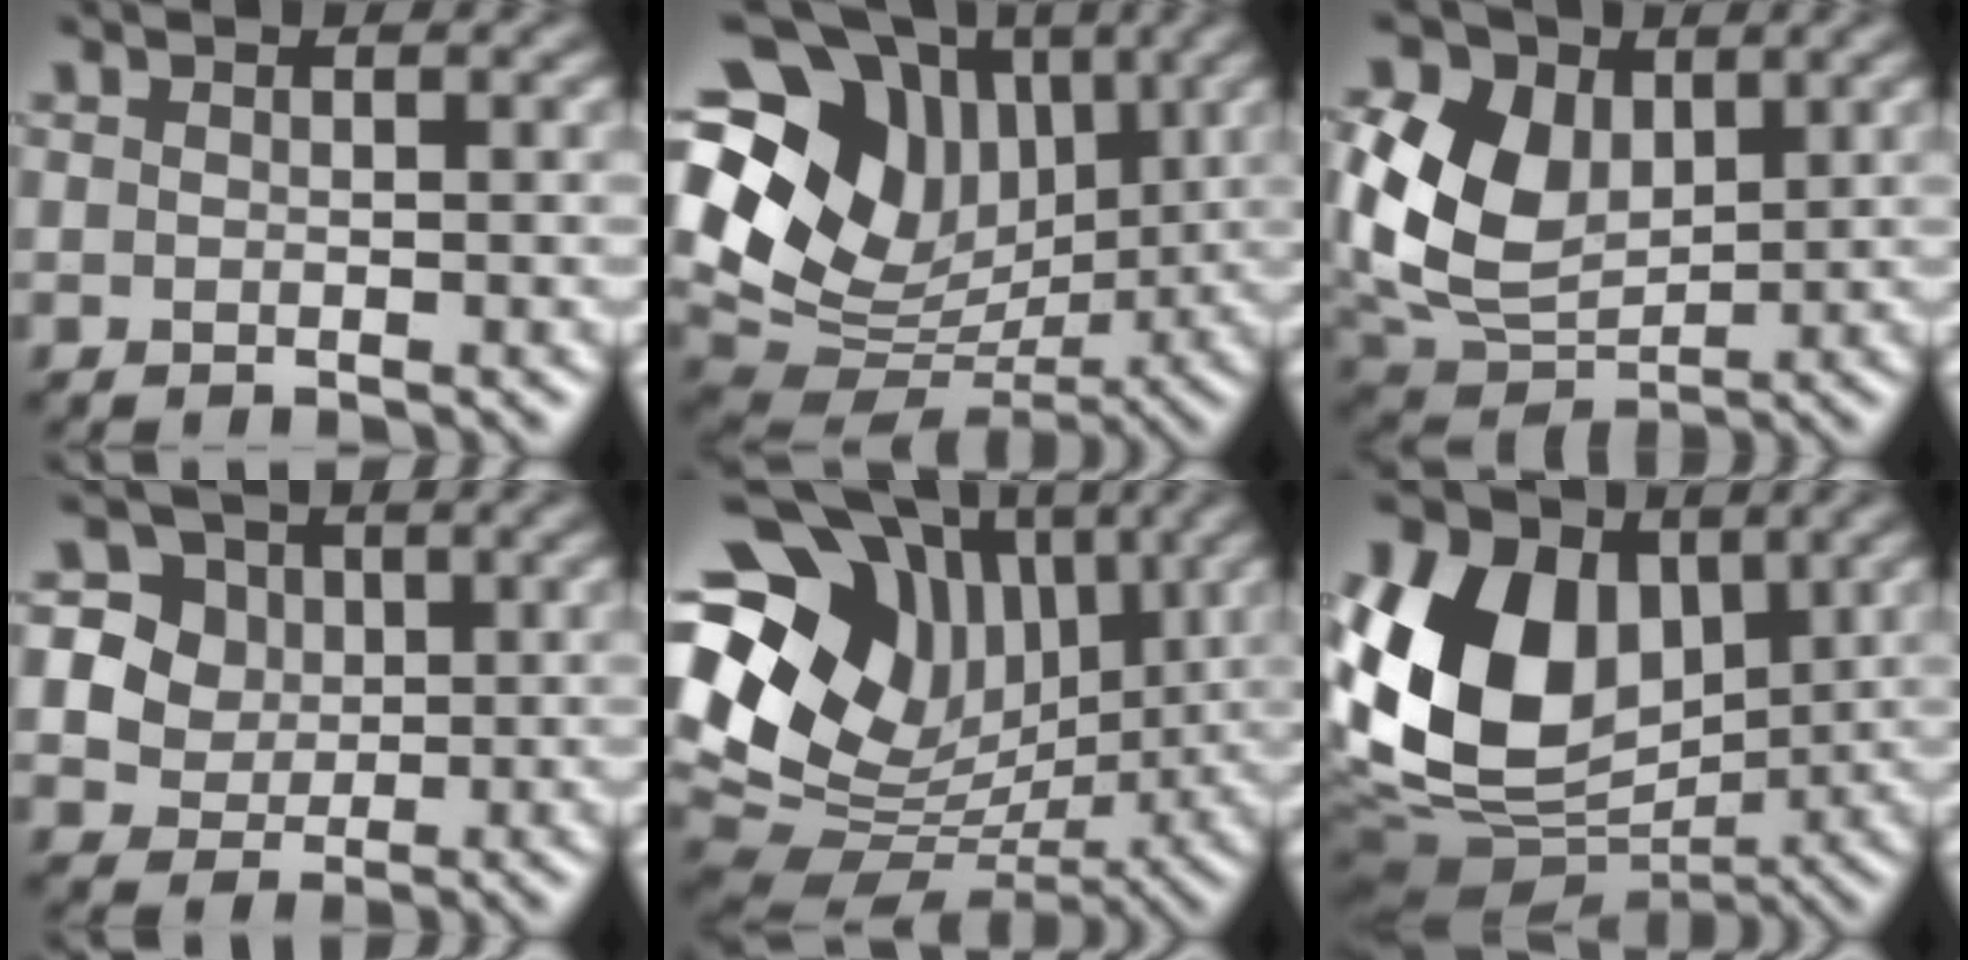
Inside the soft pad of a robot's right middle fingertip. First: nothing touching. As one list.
[{"total": 13.3, "force": [4.4, 10.0, 7.6], "torque": [-0.160, 0.021, 0.077]}, {"total": 10.0, "force": [2.0, 7.1, 6.7], "torque": [-0.174, 0.000, 0.040]}, {"total": 8.9, "force": [3.1, 7.5, 3.6], "torque": [-0.078, 0.026, 0.039]}, {"total": 16.8, "force": [4.6, 12.6, 10.2], "torque": [-0.196, 0.023, 0.096]}, {"total": 13.8, "force": [2.3, 10.0, 9.4], "torque": [-0.203, 0.013, 0.028]}]